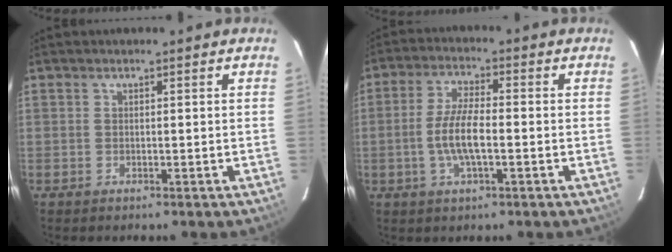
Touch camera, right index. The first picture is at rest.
{"total": 7.3, "force": [-1.5, 1.9, 6.9], "torque": [-0.138, 0.003, -0.030]}